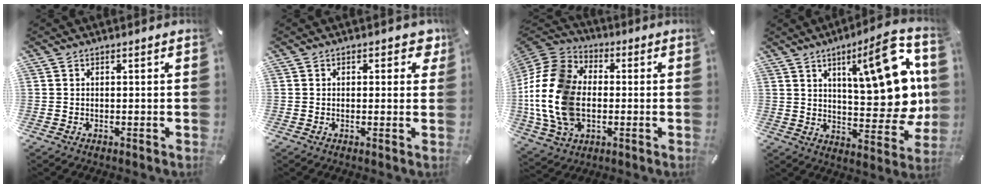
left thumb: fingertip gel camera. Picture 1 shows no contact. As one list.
[{"total": 3.2, "force": [1.2, 2.0, 2.3], "torque": [-0.016, -0.003, 0.013]}, {"total": 19.9, "force": [-2.7, 14.6, 13.2], "torque": [-0.302, 0.025, -0.050]}, {"total": 20.3, "force": [7.7, 7.7, 17.2], "torque": [-0.220, -0.056, 0.118]}]